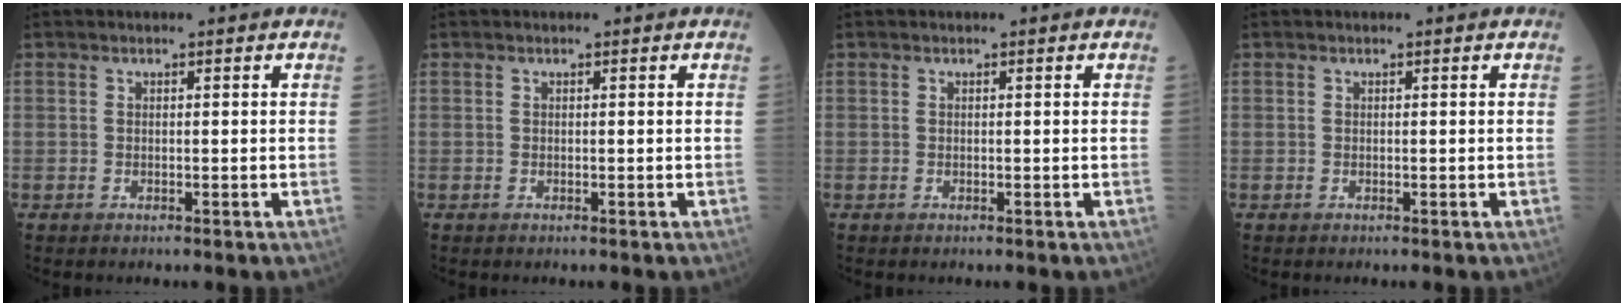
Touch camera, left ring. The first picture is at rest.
{"total": 0.0}
{"total": 0.0}
{"total": 0.0}